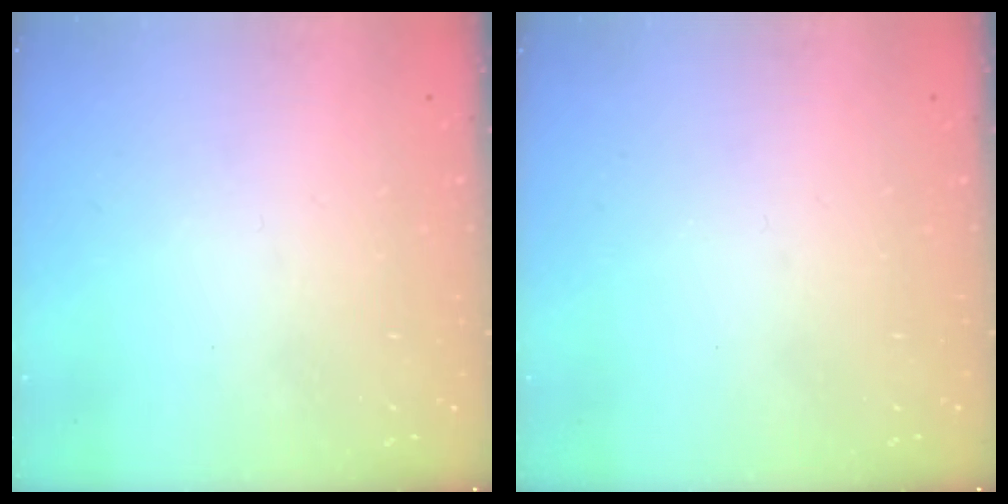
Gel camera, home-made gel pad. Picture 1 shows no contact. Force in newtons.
{"total": 0.0}